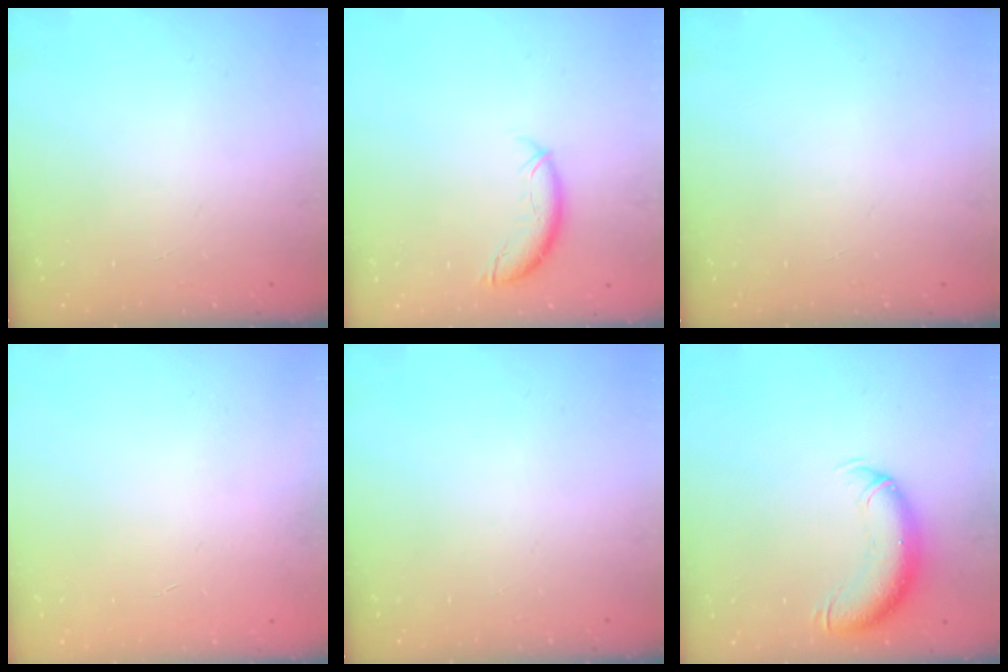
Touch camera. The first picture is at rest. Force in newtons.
{"total": 8.2, "press": 8.2, "slide": 0.7}
{"total": 0.0}
{"total": 0.0}
{"total": 0.0}
{"total": 12.5, "press": 12.2, "slide": 3.0}